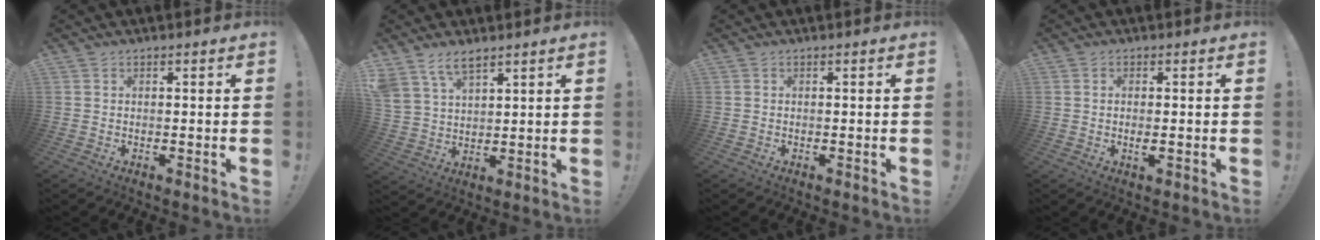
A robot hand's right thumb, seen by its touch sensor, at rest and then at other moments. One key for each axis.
{"total": 7.8, "fx": 5.9, "fy": 3.6, "fz": 3.7, "tx": -0.075, "ty": -0.023, "tz": 0.115}
{"total": 0.0}
{"total": 2.5, "fx": -0.2, "fy": 1.0, "fz": 2.3, "tx": -0.030, "ty": -0.003, "tz": -0.006}